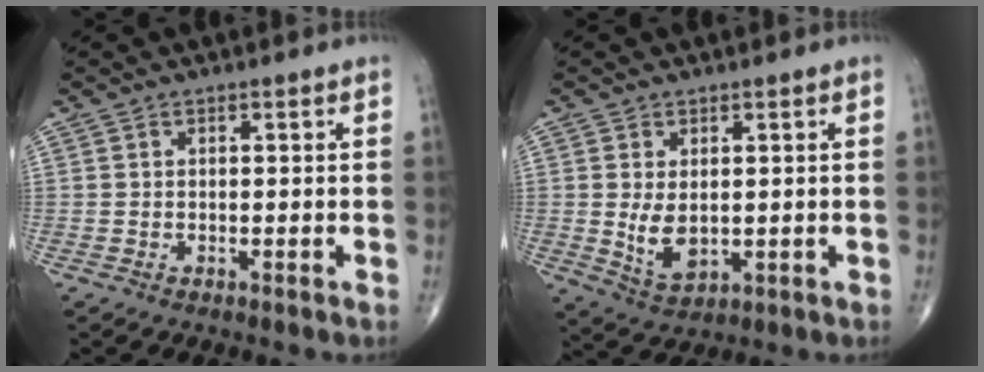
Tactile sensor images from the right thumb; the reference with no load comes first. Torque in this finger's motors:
{"motor_torque": [-0.40, 0.35, 0.50, 0.40, 0.03]}